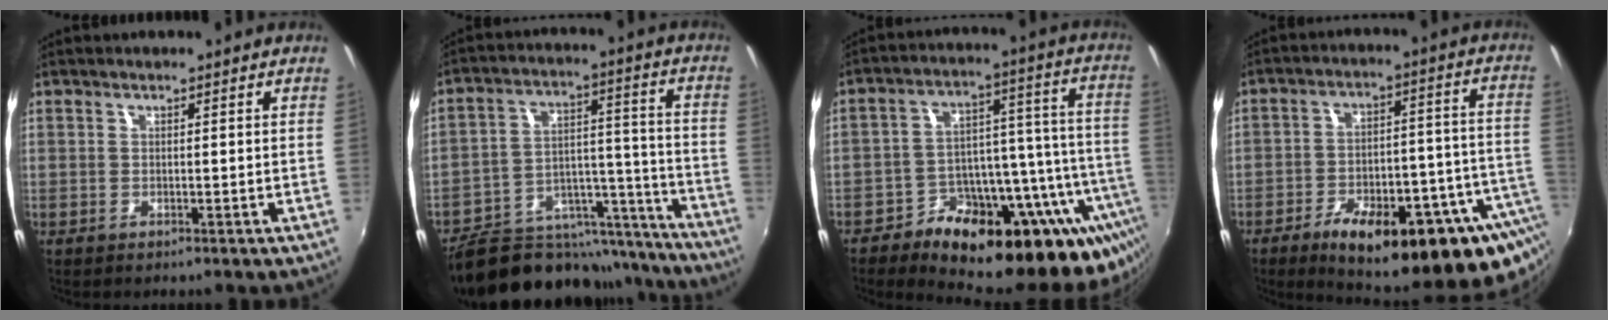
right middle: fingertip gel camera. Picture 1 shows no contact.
{"total": 24.1, "force": [-20.6, 9.9, 7.7], "torque": [-0.137, 0.051, -0.273]}
{"total": 28.1, "force": [-20.6, 11.1, 15.5], "torque": [-0.188, 0.011, -0.291]}
{"total": 27.7, "force": [-16.2, 9.3, 20.4], "torque": [-0.295, -0.021, -0.210]}